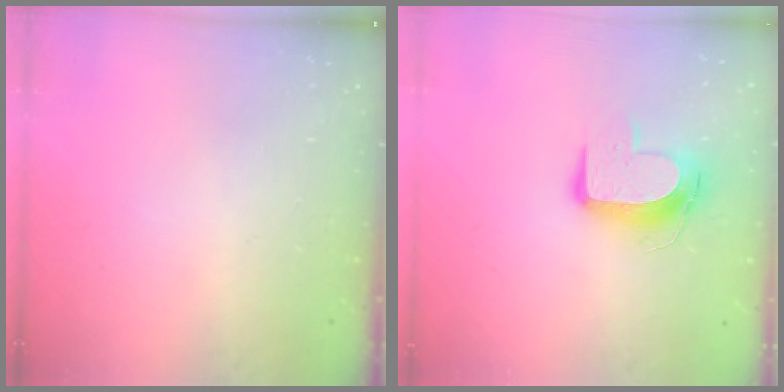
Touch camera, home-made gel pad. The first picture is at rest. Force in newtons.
{"total": 10.6, "press": 10.5, "slide": 1.0}